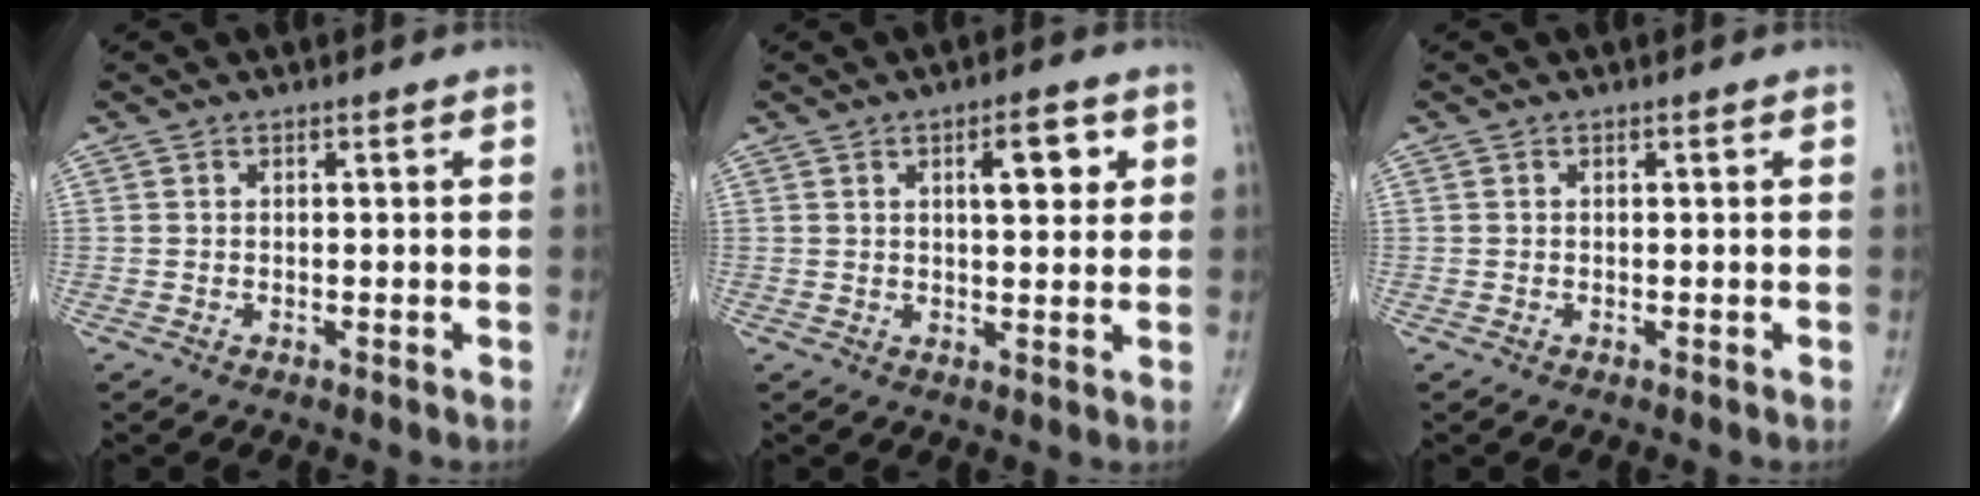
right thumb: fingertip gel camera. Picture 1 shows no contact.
{"total": 6.5, "force": [2.4, 2.4, 5.6], "torque": [-0.067, -0.009, 0.033]}
{"total": 0.0}